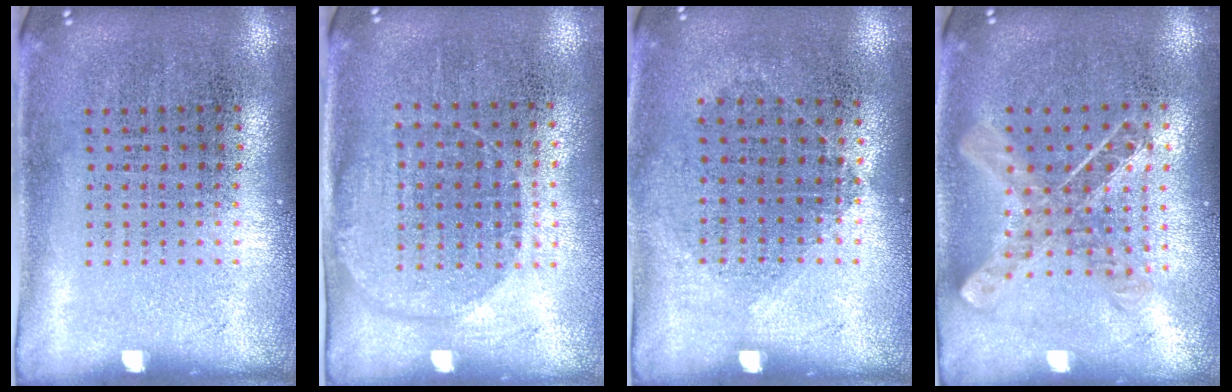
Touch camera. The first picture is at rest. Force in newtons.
{"total": 1.5, "press": 1.4, "slide": 0.8}
{"total": 1.0, "press": 0.9, "slide": 0.5}
{"total": 0.8, "press": 0.8, "slide": 0.0}